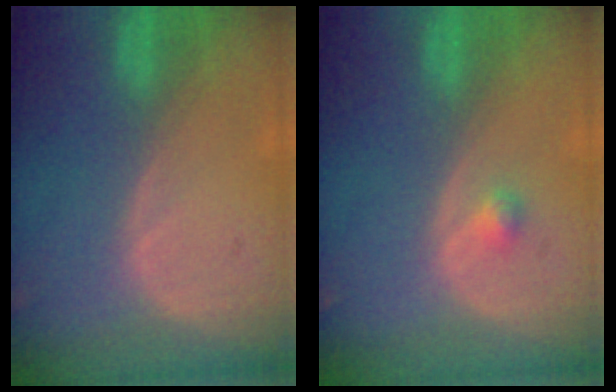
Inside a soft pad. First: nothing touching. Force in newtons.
{"total": 1.1, "press": 1.1, "slide": 0.1}